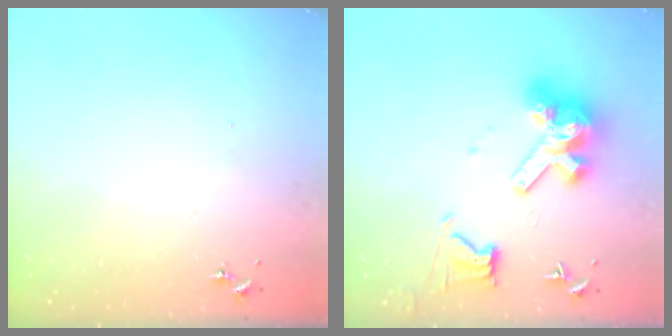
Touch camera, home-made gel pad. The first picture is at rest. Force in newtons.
{"total": 15.4, "press": 15.3, "slide": 1.8}